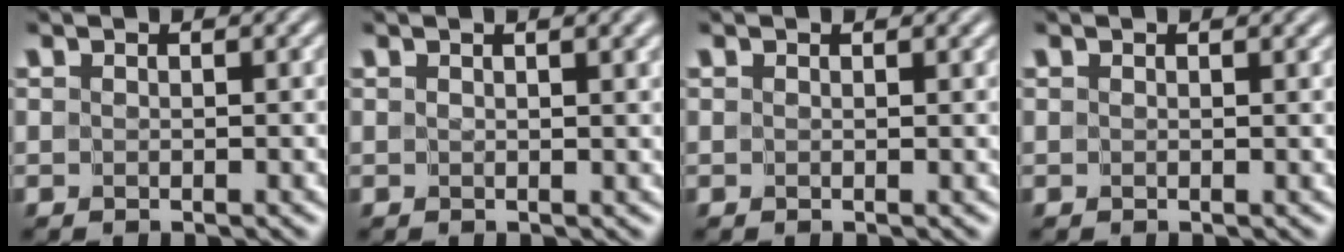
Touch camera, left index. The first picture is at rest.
{"total": 4.5, "force": [2.4, 1.7, 3.4], "torque": [-0.024, 0.015, 0.008]}
{"total": 1.0, "force": [0.8, 0.4, 0.6], "torque": [-0.004, -0.003, 0.010]}
{"total": 1.2, "force": [0.9, 0.4, 0.7], "torque": [-0.004, -0.004, 0.010]}